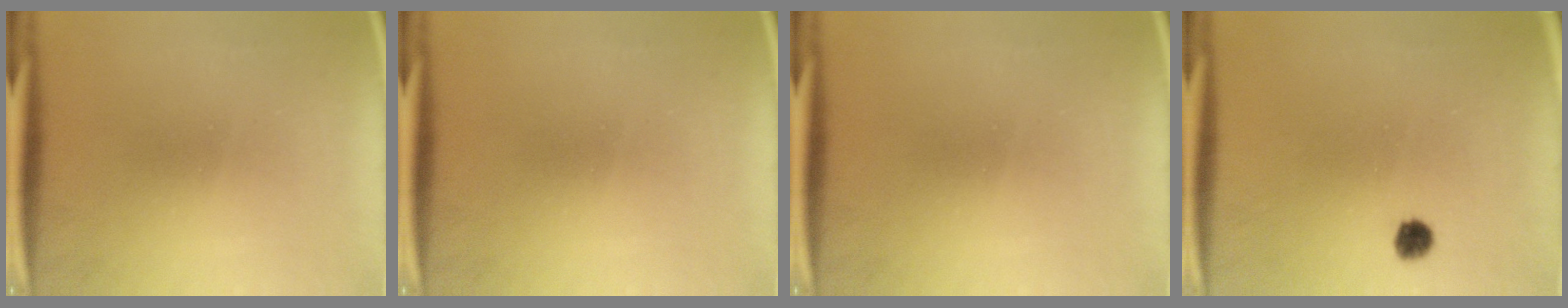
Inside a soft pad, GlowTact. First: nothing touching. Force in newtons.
{"total": 0.0}
{"total": 0.0}
{"total": 2.3}